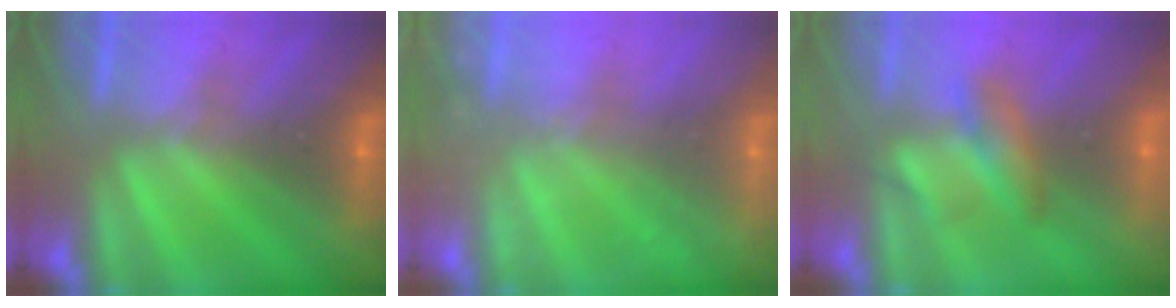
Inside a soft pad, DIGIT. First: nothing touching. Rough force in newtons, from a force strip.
{"total": 2.4}
{"total": 2.2}